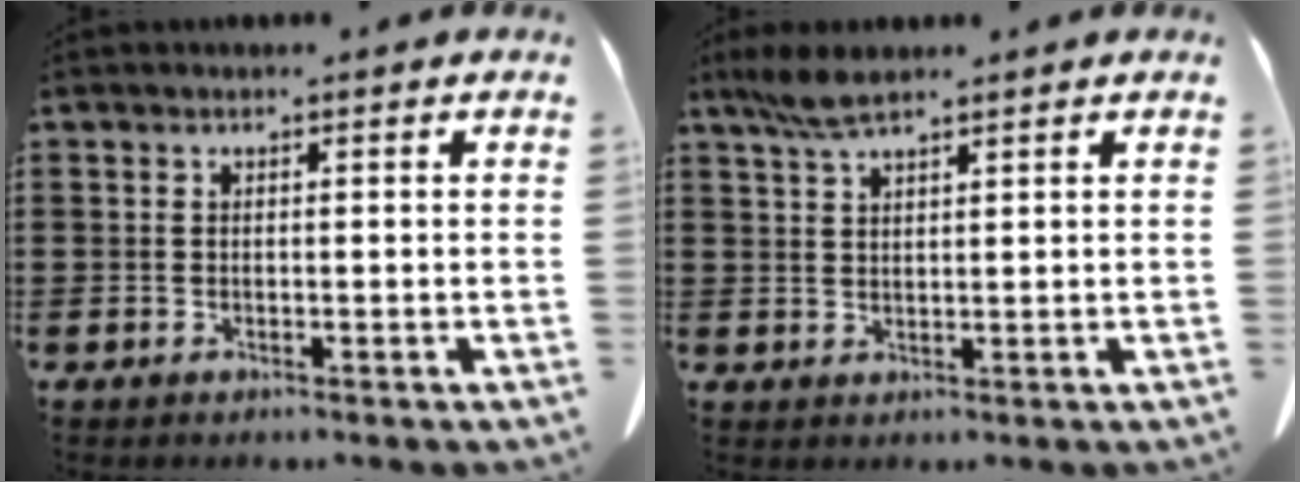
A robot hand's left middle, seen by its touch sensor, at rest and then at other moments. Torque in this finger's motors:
{"motor_torque": [0.48, -0.29, 0.25, 0.05]}